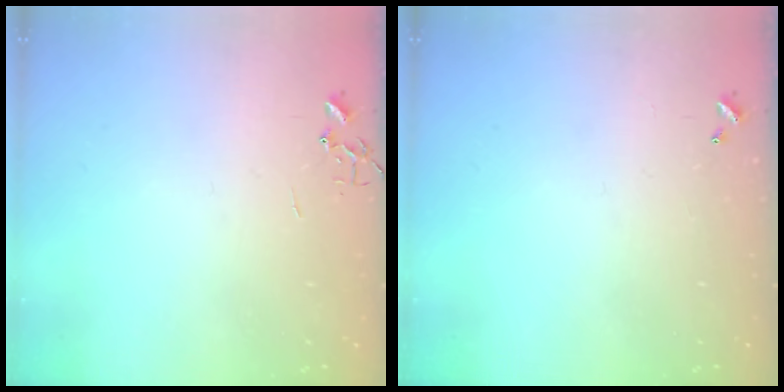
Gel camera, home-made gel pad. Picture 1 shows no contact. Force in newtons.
{"total": 0.0}